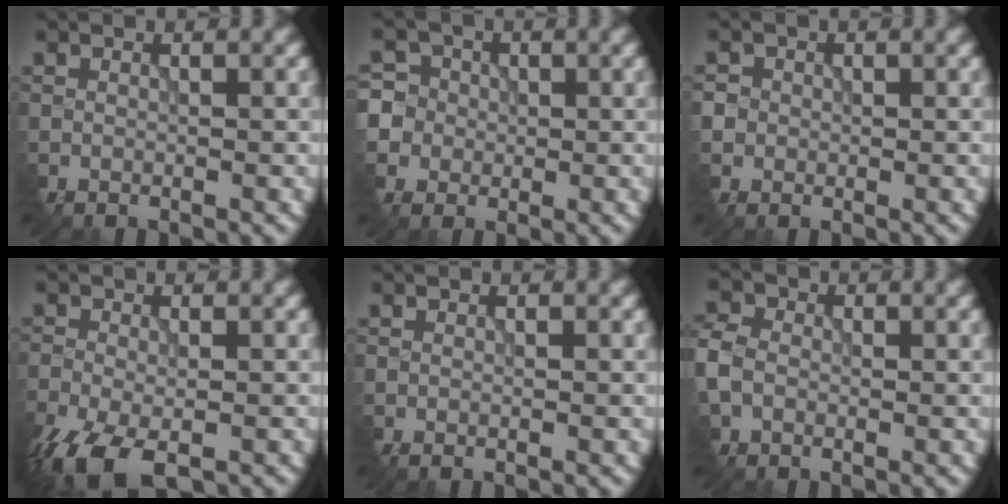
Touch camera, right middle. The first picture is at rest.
{"total": 6.1, "force": [0.5, 5.9, 1.7], "torque": [-0.052, 0.043, -0.009]}
{"total": 2.3, "force": [0.1, 2.2, 0.5], "torque": [-0.015, 0.009, -0.012]}
{"total": 7.2, "force": [-4.4, 3.2, 4.7], "torque": [-0.115, -0.028, -0.084]}
{"total": 0.0}
{"total": 3.7, "force": [-0.4, 2.9, 2.2], "torque": [-0.067, 0.006, -0.017]}